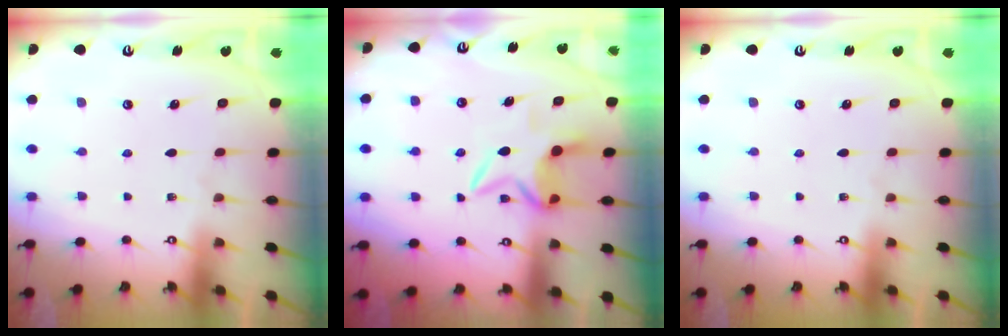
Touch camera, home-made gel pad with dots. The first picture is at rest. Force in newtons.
{"total": 7.3, "press": 7.2, "slide": 0.9}
{"total": 0.0}